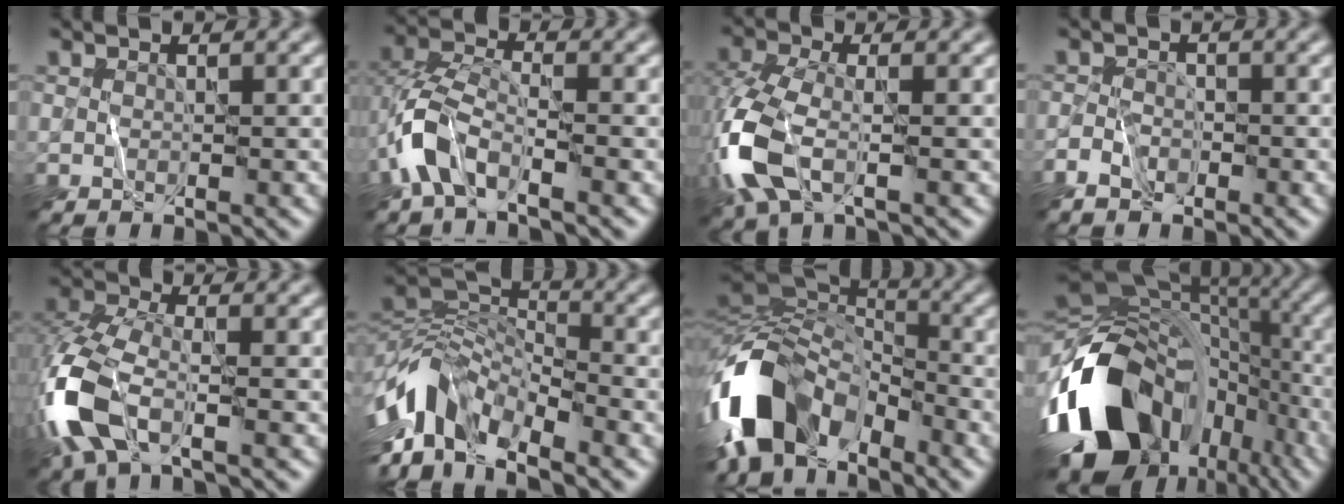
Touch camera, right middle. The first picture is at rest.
{"total": 5.1, "force": [-2.9, 2.2, 3.6], "torque": [-0.080, 0.004, -0.069]}
{"total": 8.1, "force": [-2.6, 4.1, 6.4], "torque": [-0.169, -0.007, -0.066]}
{"total": 2.0, "force": [-1.6, 1.1, 0.6], "torque": [-0.013, 0.002, -0.038]}
{"total": 8.9, "force": [-3.3, 4.4, 7.0], "torque": [-0.178, -0.006, -0.080]}
{"total": 9.4, "force": [-5.3, 4.3, 6.5], "torque": [-0.123, 0.002, -0.113]}
{"total": 13.5, "force": [-6.5, 8.1, 8.6], "torque": [-0.189, -0.001, -0.127]}
{"total": 16.5, "force": [-7.0, 11.0, 10.2], "torque": [-0.212, -0.021, -0.116]}